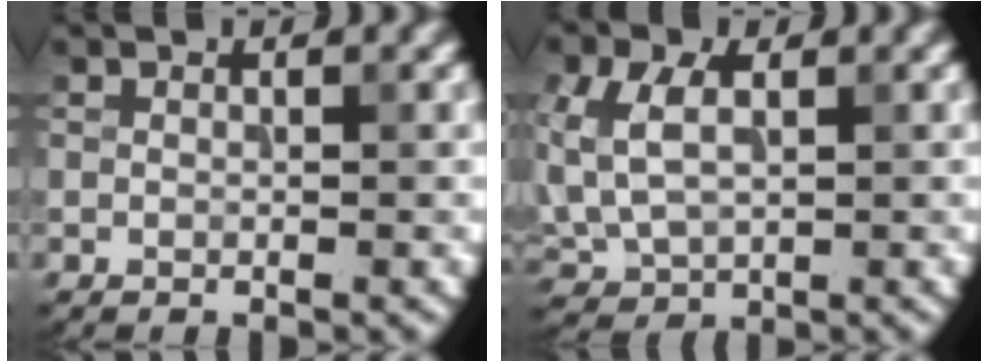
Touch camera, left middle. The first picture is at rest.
{"total": 6.4, "force": [1.1, 4.2, 4.7], "torque": [-0.124, 0.006, 0.022]}